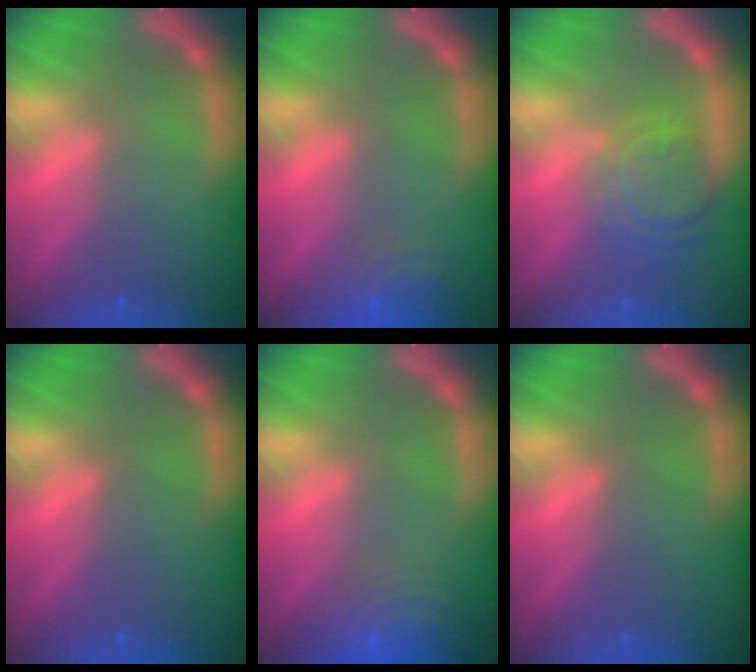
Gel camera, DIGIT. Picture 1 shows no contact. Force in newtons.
{"total": 4.0}
{"total": 5.6}
{"total": 0.0}
{"total": 9.1}
{"total": 0.0}